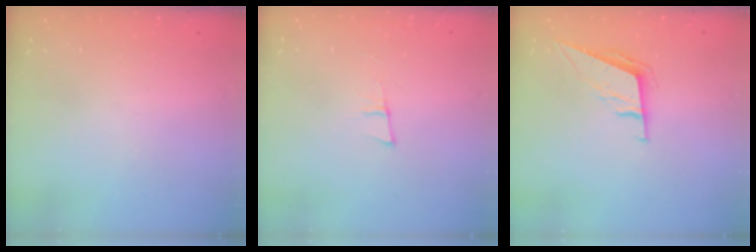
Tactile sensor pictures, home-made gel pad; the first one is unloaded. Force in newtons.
{"total": 5.4, "press": 4.6, "slide": 2.7}
{"total": 7.4, "press": 7.1, "slide": 2.2}